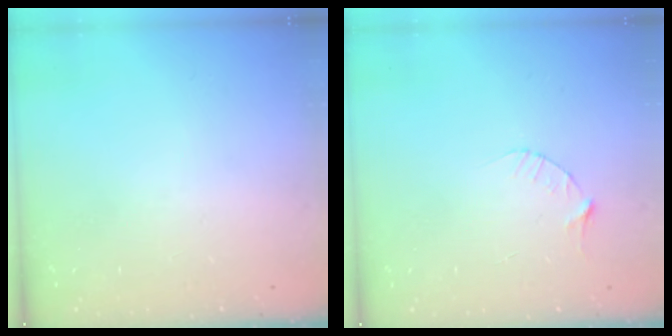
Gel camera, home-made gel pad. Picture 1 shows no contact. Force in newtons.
{"total": 3.1, "press": 3.0, "slide": 0.4}